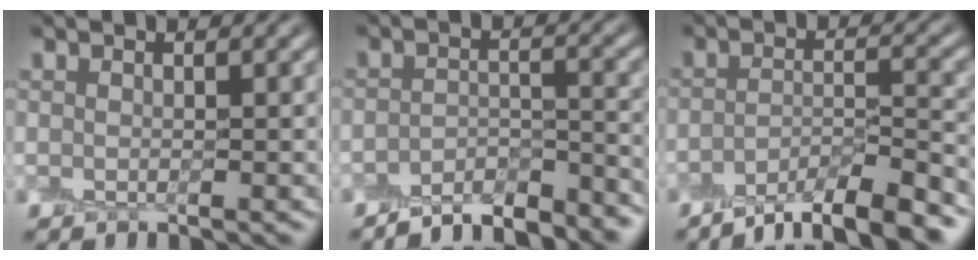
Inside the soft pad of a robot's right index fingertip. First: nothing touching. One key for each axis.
{"total": 5.2, "fx": -4.8, "fy": 1.1, "fz": 1.9, "tx": -0.026, "ty": 0.003, "tz": -0.075}
{"total": 6.9, "fx": -5.2, "fy": 1.7, "fz": 4.2, "tx": -0.062, "ty": 0.003, "tz": -0.087}